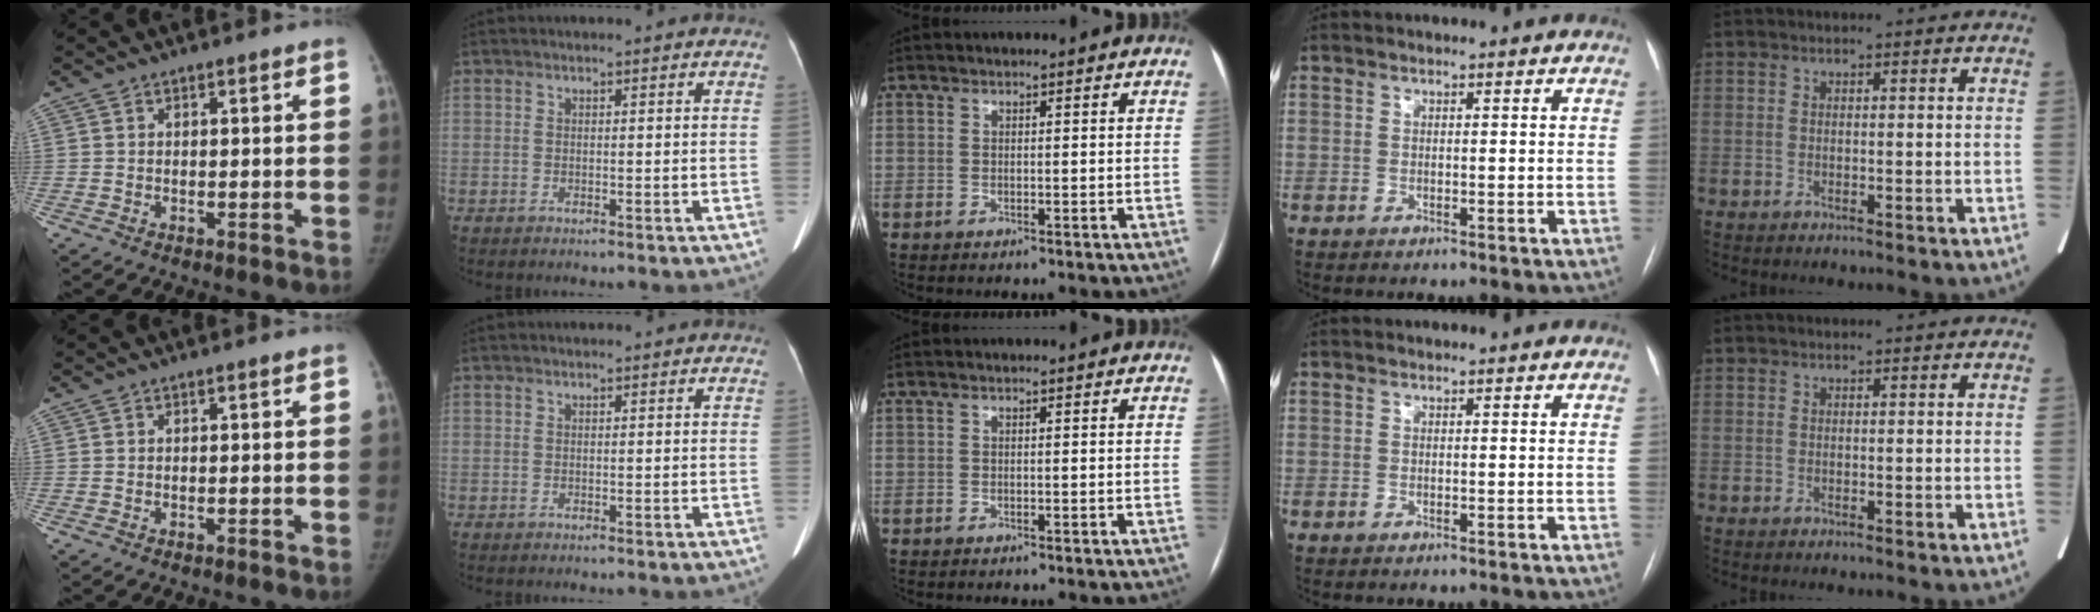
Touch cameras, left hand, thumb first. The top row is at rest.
{}